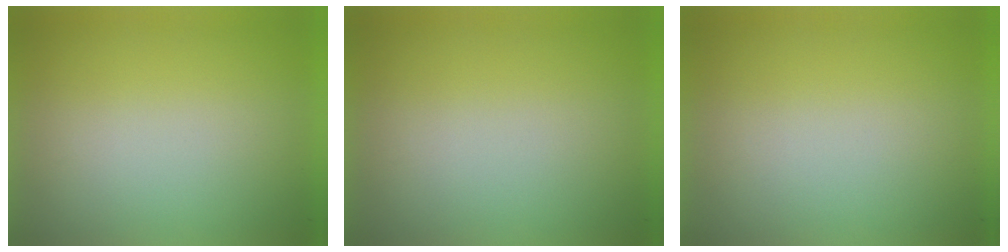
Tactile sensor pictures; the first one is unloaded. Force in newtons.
{"total": 0.0}
{"total": 0.0}